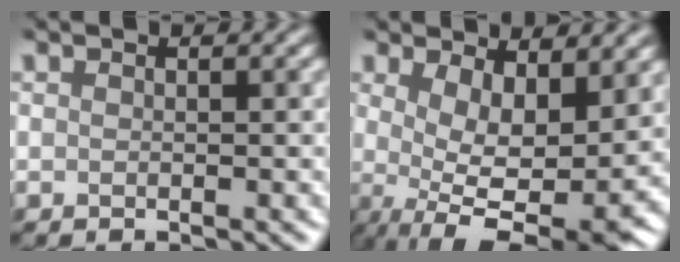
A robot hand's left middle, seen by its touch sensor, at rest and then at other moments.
{"total": 9.0, "force": [0.5, 4.4, 7.9], "torque": [-0.119, -0.017, 0.020]}